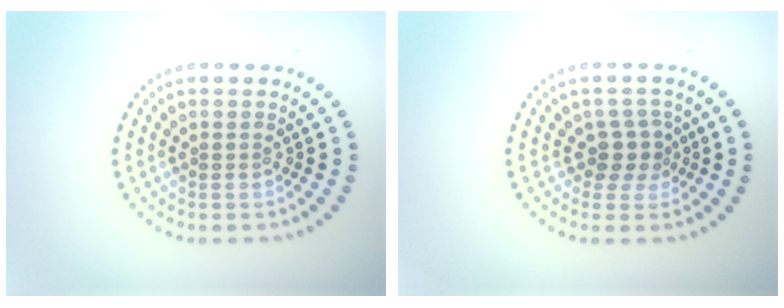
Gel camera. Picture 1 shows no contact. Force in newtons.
{"total": 2.3, "press": 1.8, "slide": 1.3}